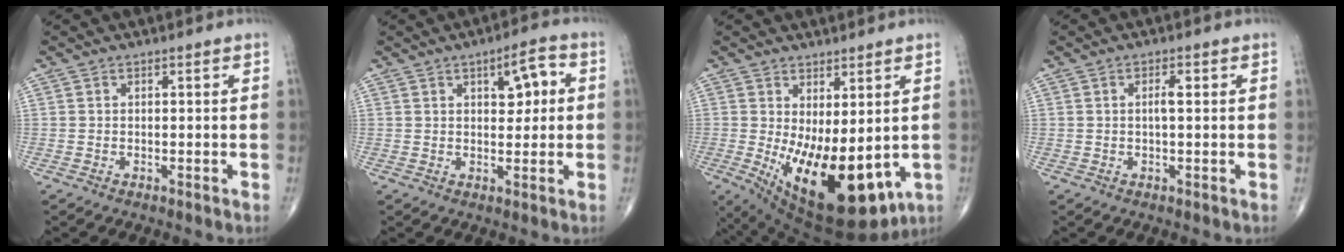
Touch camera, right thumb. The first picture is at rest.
{"total": 6.3, "force": [1.8, 2.8, 5.3], "torque": [-0.058, 0.004, 0.022]}
{"total": 18.4, "force": [-3.1, 8.0, 16.3], "torque": [-0.242, -0.028, -0.015]}
{"total": 2.1, "force": [0.4, 0.5, 2.0], "torque": [-0.036, 0.001, 0.005]}